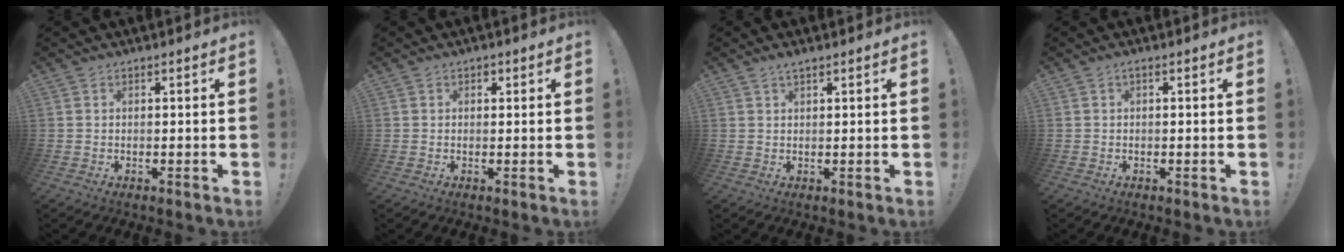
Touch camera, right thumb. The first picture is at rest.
{"total": 1.1, "force": [0.4, 0.9, 0.4], "torque": [0.003, -0.001, 0.005]}
{"total": 1.6, "force": [1.2, 0.3, 1.0], "torque": [-0.019, -0.001, 0.022]}
{"total": 0.7, "force": [-0.2, -0.1, 0.6], "torque": [-0.019, 0.003, -0.003]}